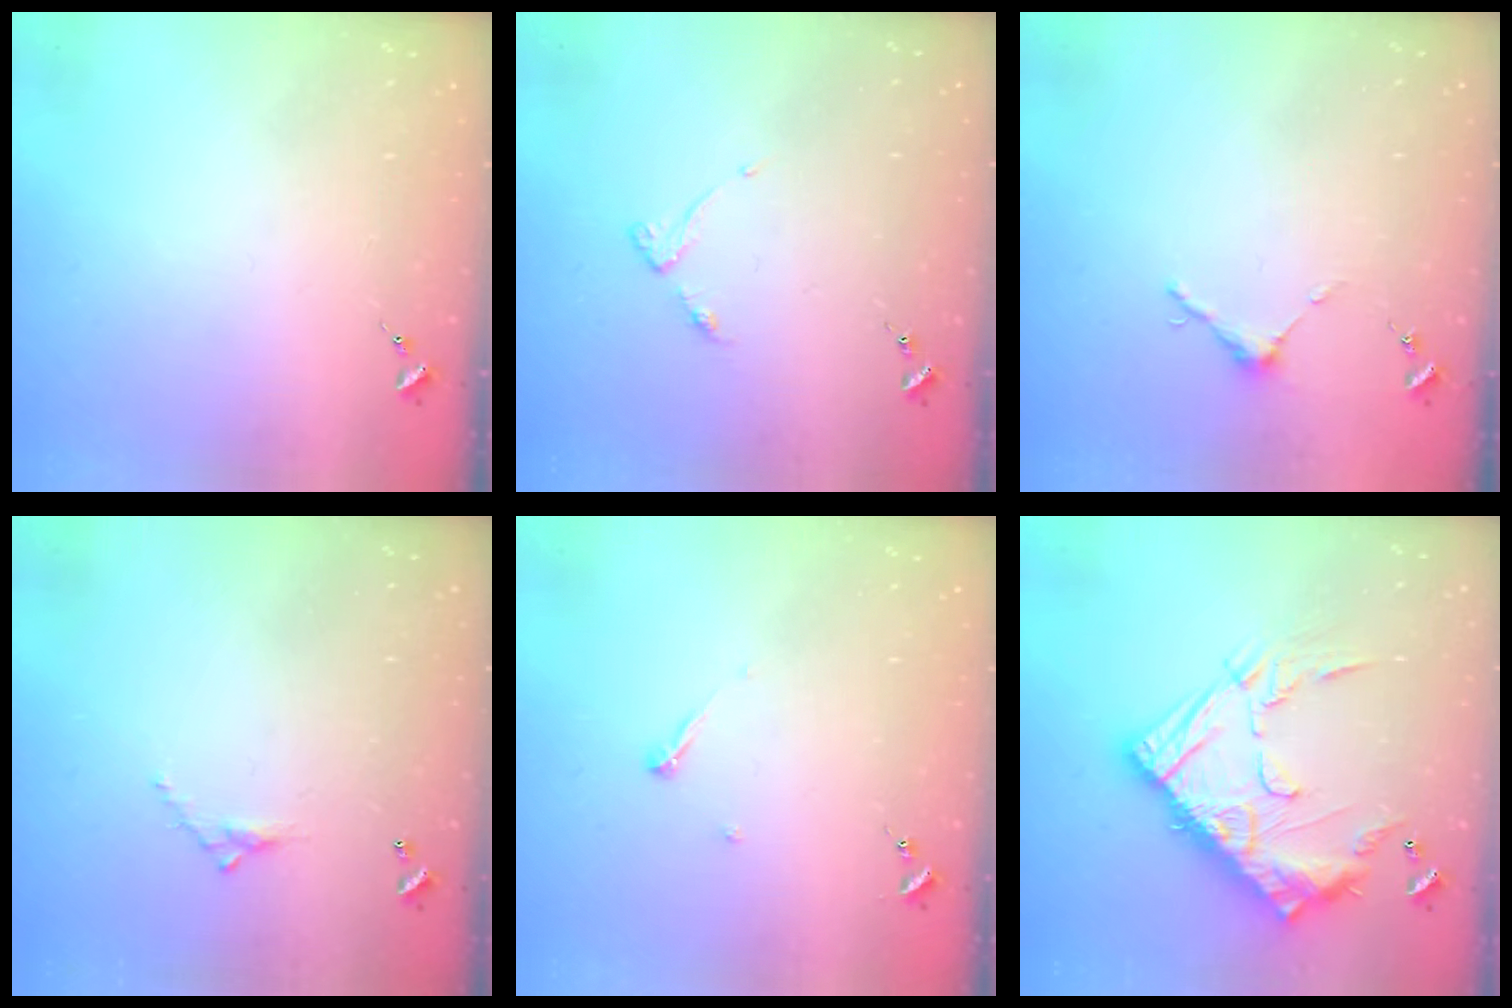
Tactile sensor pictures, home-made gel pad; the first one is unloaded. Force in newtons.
{"total": 3.5, "press": 3.5, "slide": 0.5}
{"total": 3.7, "press": 3.7, "slide": 0.3}
{"total": 4.6, "press": 4.6, "slide": 0.3}
{"total": 3.2, "press": 3.2, "slide": 0.3}
{"total": 21.0, "press": 21.0, "slide": 1.6}